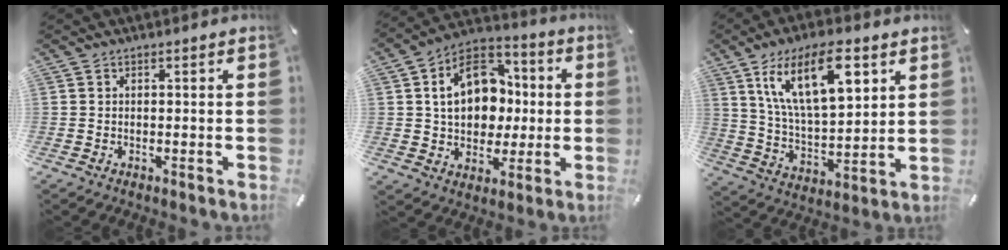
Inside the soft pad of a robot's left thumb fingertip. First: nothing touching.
{"total": 15.8, "force": [1.5, 12.5, 9.5], "torque": [-0.152, 0.012, 0.031]}
{"total": 18.1, "force": [9.3, 8.2, 13.2], "torque": [-0.253, -0.027, 0.153]}